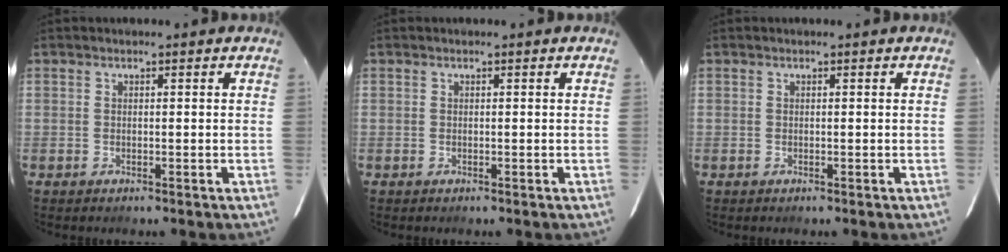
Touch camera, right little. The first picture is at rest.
{"total": 0.0}
{"total": 0.0}